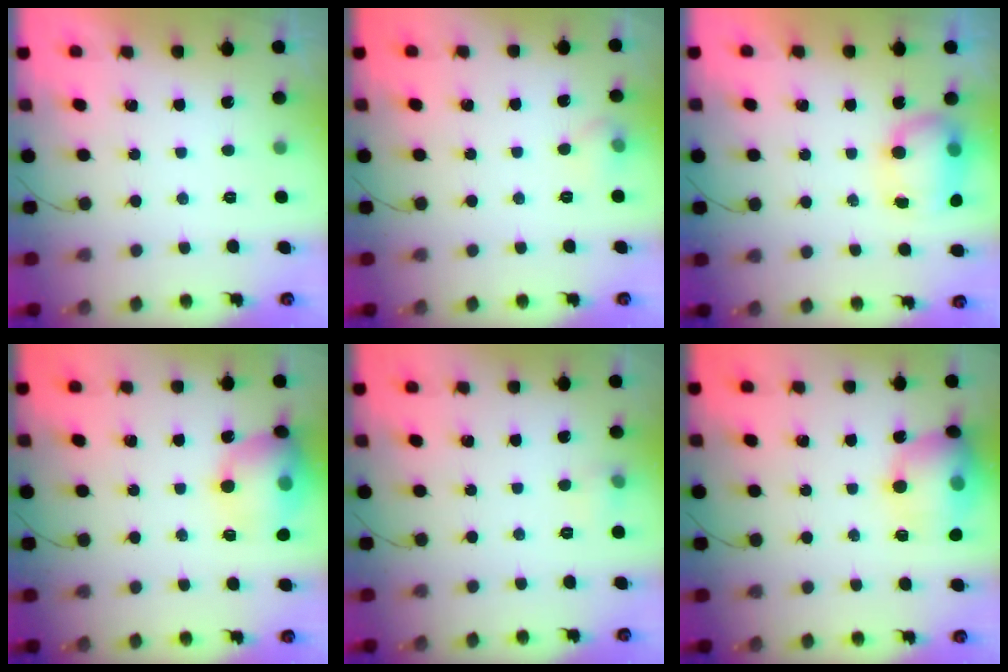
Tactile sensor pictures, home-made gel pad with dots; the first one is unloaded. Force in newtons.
{"total": 5.1, "press": 4.6, "slide": 2.3}
{"total": 11.9, "press": 9.7, "slide": 6.8}
{"total": 13.8, "press": 13.6, "slide": 1.8}
{"total": 4.9, "press": 4.7, "slide": 1.4}
{"total": 15.3, "press": 14.6, "slide": 4.3}